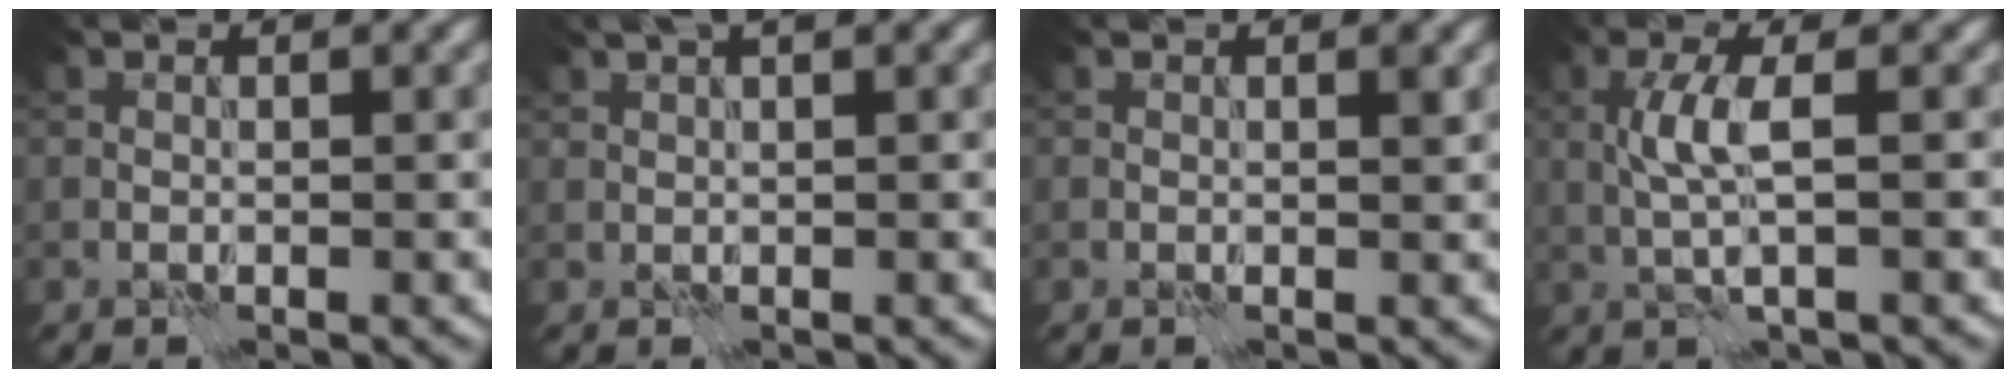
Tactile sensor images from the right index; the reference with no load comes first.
{"total": 2.9, "force": [2.1, 0.7, 1.9], "torque": [-0.027, 0.003, 0.026]}
{"total": 0.6, "force": [0.4, 0.1, 0.5], "torque": [-0.006, -0.002, 0.004]}
{"total": 3.3, "force": [0.3, 0.5, 3.3], "torque": [-0.070, 0.004, 0.006]}